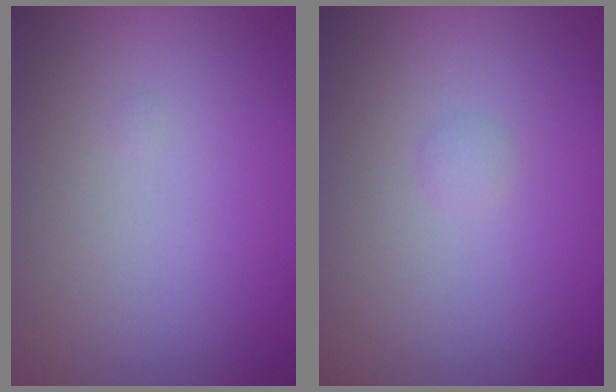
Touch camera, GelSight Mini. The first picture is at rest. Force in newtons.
{"total": 0.5, "press": 0.5, "slide": 0.0}